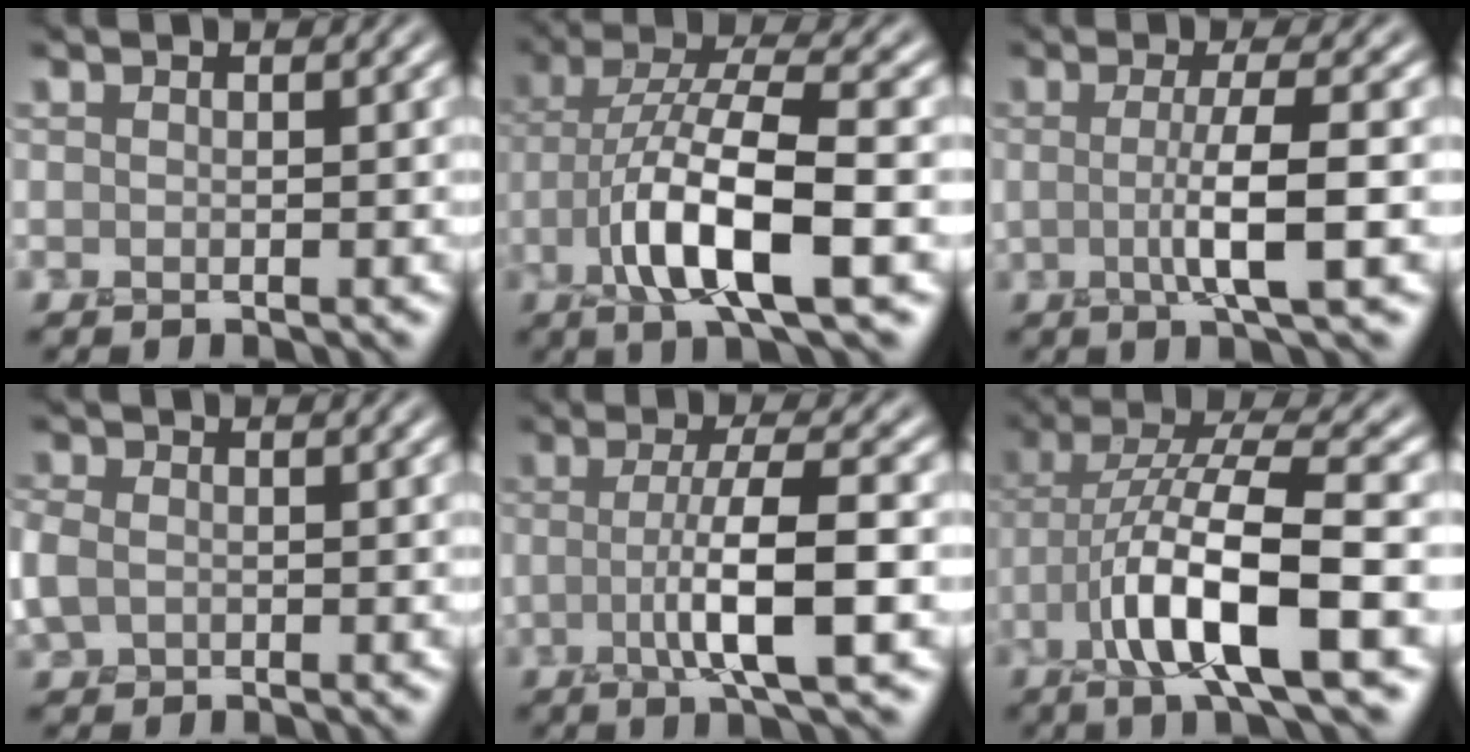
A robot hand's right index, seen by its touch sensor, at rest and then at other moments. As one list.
[{"total": 8.8, "force": [-1.7, 2.9, 8.1], "torque": [-0.156, 0.013, -0.031]}, {"total": 4.1, "force": [-0.1, 0.6, 4.1], "torque": [-0.069, -0.004, -0.002]}, {"total": 1.9, "force": [0.0, 1.7, 0.7], "torque": [-0.022, 0.006, -0.006]}, {"total": 5.8, "force": [-0.6, 1.1, 5.6], "torque": [-0.099, 0.003, -0.011]}, {"total": 8.9, "force": [-1.4, 2.7, 8.3], "torque": [-0.159, 0.015, -0.026]}]